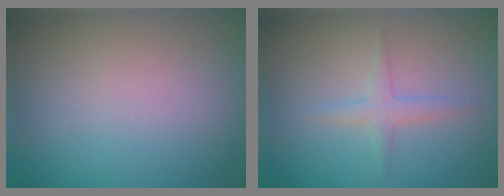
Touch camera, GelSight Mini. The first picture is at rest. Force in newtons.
{"total": 1.5, "press": 1.5, "slide": 0.0}